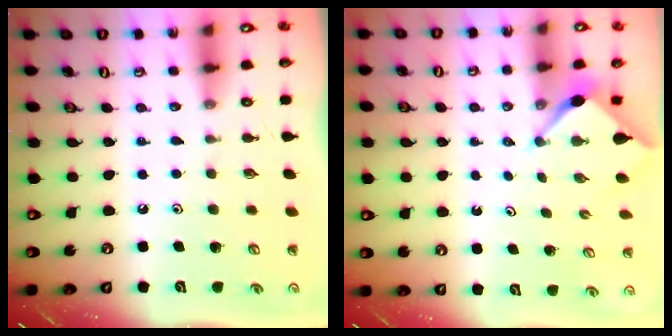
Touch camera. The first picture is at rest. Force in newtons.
{"total": 2.7, "press": 2.7, "slide": 0.4}